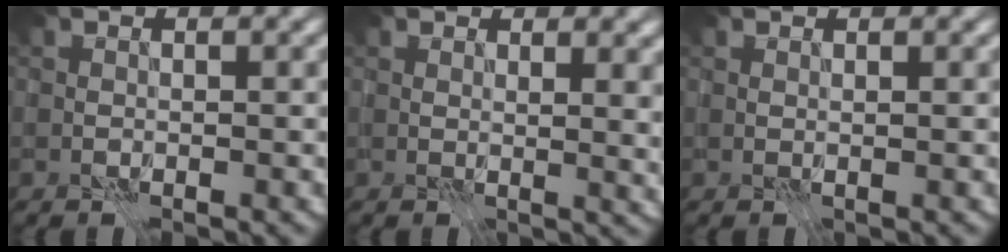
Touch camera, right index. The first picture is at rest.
{"total": 2.2, "force": [0.7, 0.7, 2.0], "torque": [-0.023, -0.003, 0.012]}
{"total": 0.0}